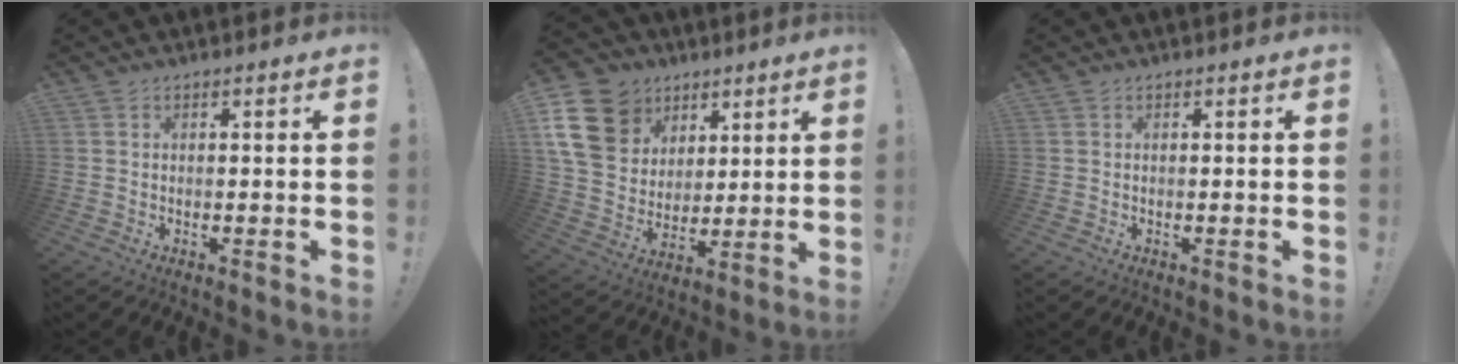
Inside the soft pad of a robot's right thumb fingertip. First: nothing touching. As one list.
[{"total": 18.1, "force": [7.4, 14.3, 8.3], "torque": [-0.148, -0.032, 0.158]}, {"total": 0.0}]